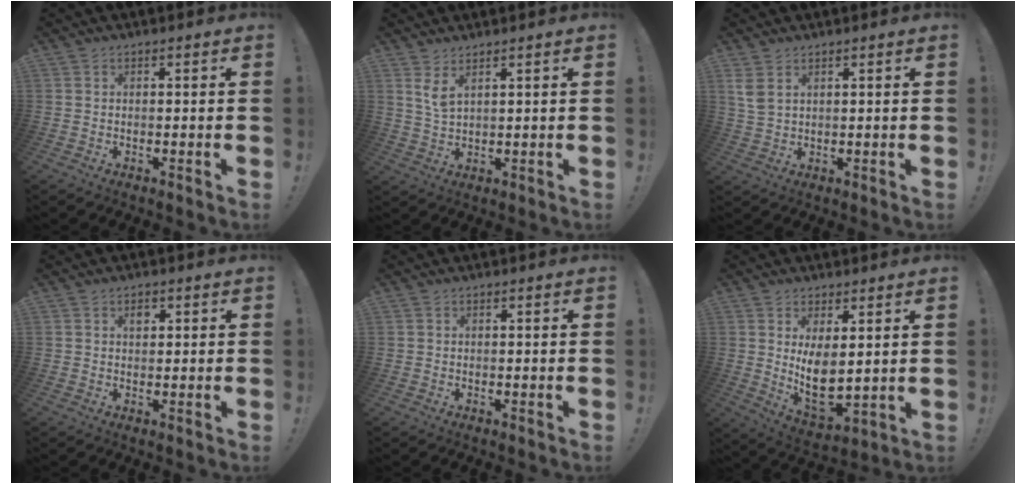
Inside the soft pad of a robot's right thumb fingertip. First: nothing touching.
{"total": 4.2, "force": [2.8, 1.0, 3.0], "torque": [-0.054, -0.019, 0.047]}
{"total": 4.5, "force": [2.4, 2.3, 3.0], "torque": [-0.062, -0.008, 0.046]}
{"total": 1.7, "force": [0.7, 1.3, 0.9], "torque": [0.004, -0.005, 0.007]}
{"total": 0.0}
{"total": 10.4, "force": [2.9, 5.0, 8.7], "torque": [-0.142, -0.045, 0.061]}